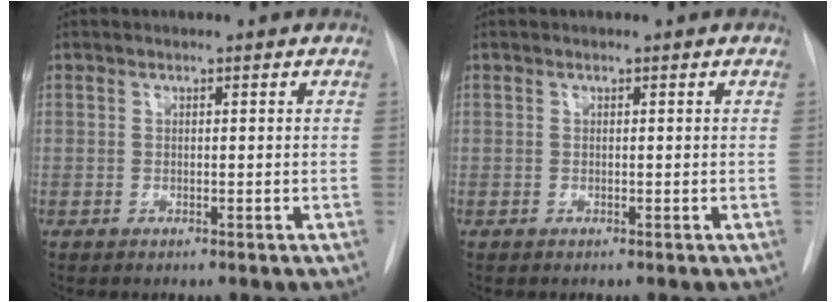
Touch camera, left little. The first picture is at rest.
{"total": 0.0}